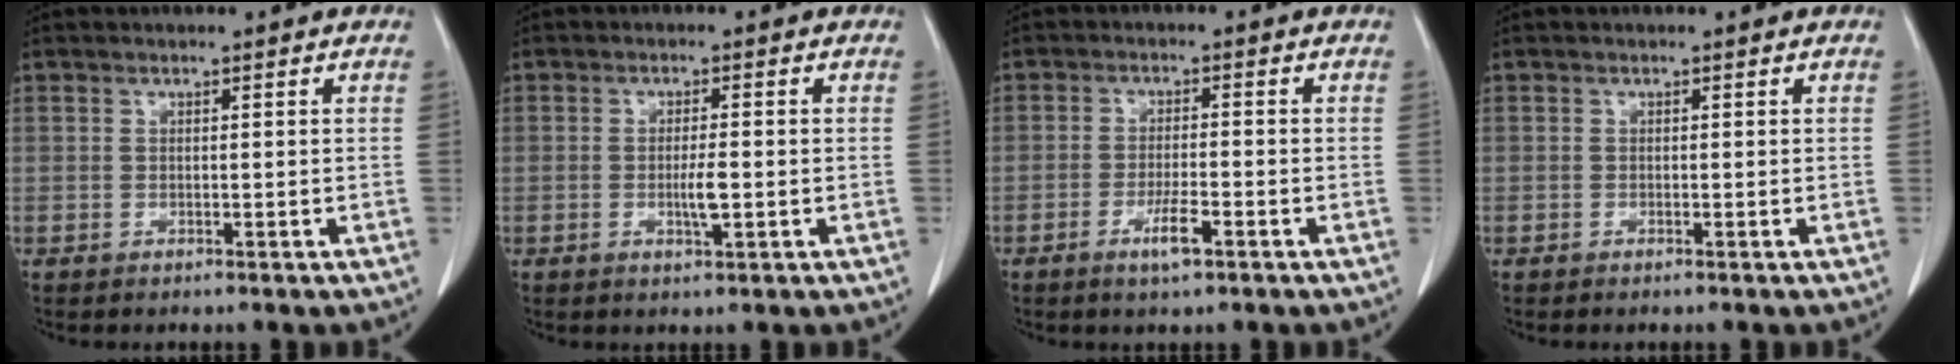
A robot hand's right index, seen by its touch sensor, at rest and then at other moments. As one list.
[{"total": 3.2, "force": [-0.6, 0.5, 3.1], "torque": [-0.060, -0.004, -0.009]}, {"total": 4.0, "force": [-2.2, 0.4, 3.4], "torque": [-0.065, -0.003, -0.039]}, {"total": 0.0}]